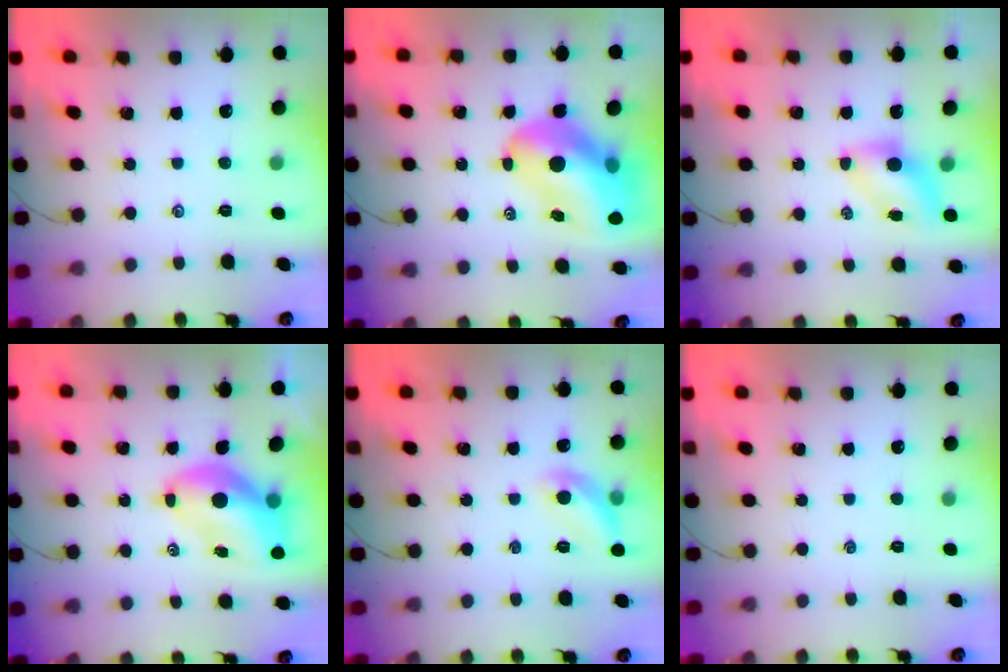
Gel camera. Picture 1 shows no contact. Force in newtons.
{"total": 16.0, "press": 15.4, "slide": 4.6}
{"total": 5.3, "press": 5.3, "slide": 0.5}
{"total": 9.6, "press": 9.2, "slide": 2.6}
{"total": 8.9, "press": 8.9, "slide": 0.4}
{"total": 0.0}